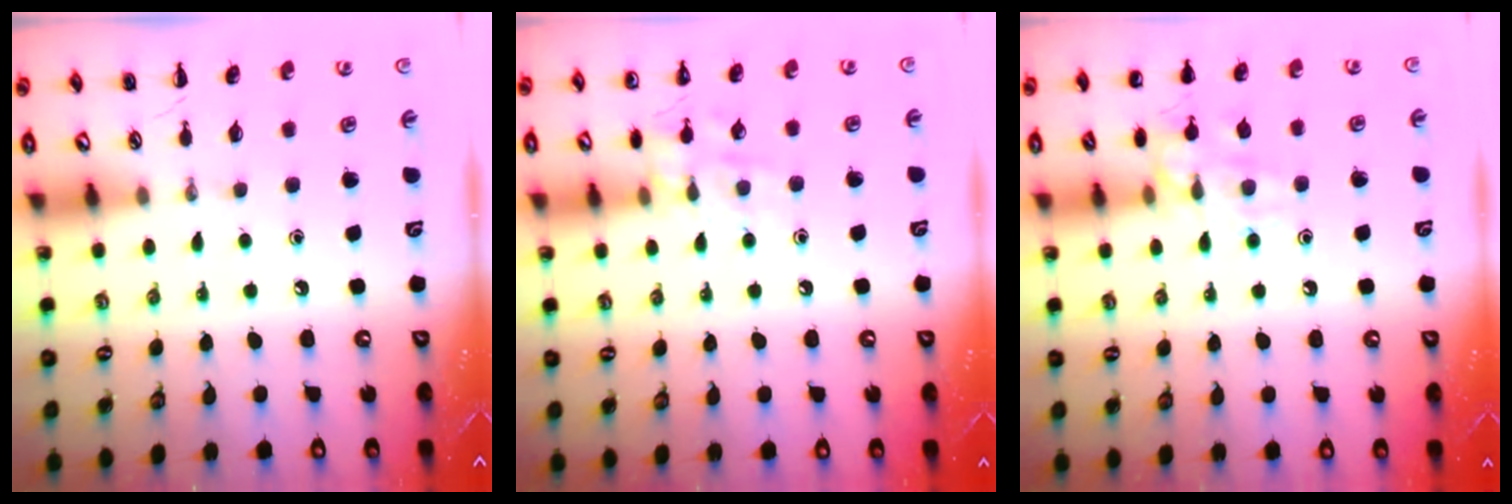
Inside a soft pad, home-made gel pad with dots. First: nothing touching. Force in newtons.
{"total": 8.1, "press": 8.0, "slide": 1.3}
{"total": 11.7, "press": 11.6, "slide": 0.7}